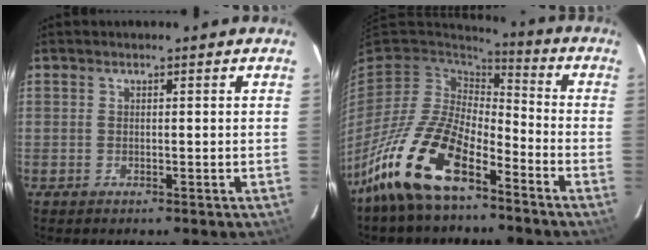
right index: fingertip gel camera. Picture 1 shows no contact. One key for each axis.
{"total": 17.7, "fx": -11.1, "fy": 7.0, "fz": 11.9, "tx": -0.252, "ty": -0.013, "tz": -0.216}